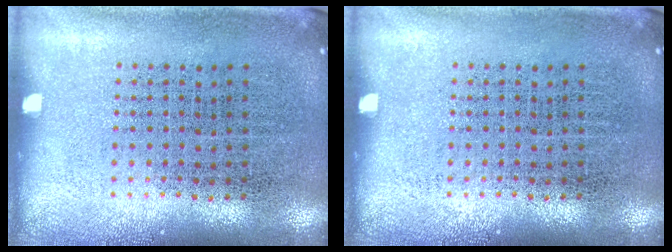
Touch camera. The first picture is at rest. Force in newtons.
{"total": 0.0}